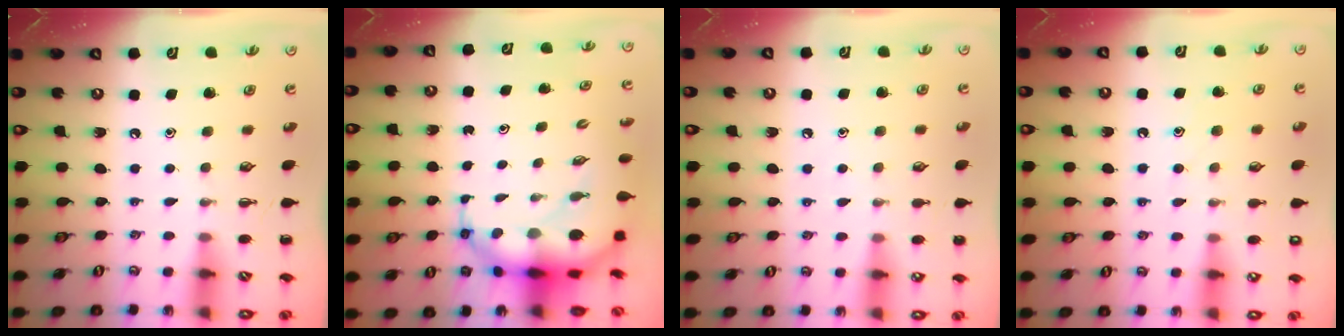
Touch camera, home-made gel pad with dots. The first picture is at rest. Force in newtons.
{"total": 8.7, "press": 8.4, "slide": 2.3}
{"total": 4.8, "press": 4.5, "slide": 1.6}
{"total": 9.4, "press": 9.3, "slide": 1.4}